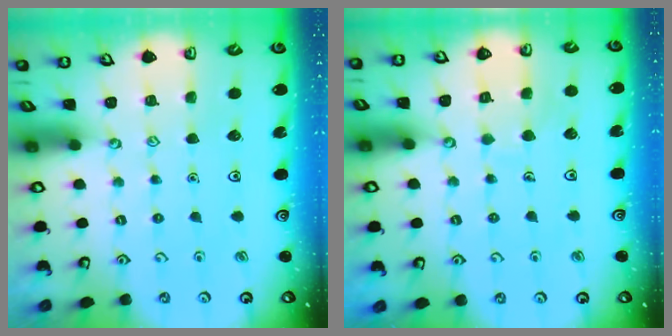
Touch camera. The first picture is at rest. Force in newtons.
{"total": 5.2, "press": 5.2, "slide": 0.4}